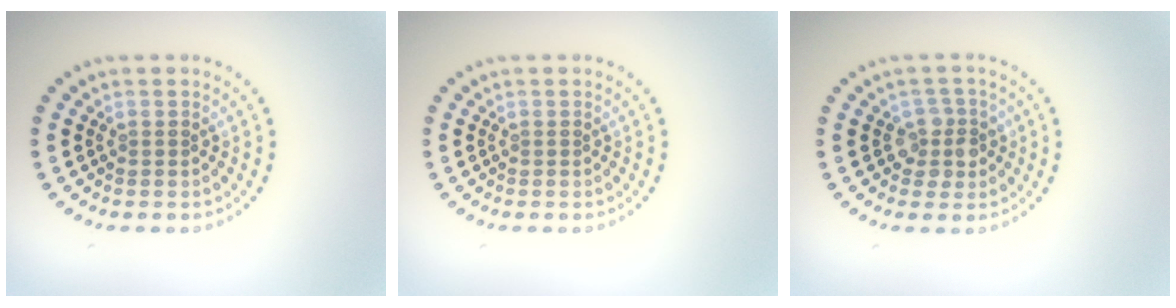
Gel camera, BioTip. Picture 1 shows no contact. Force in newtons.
{"total": 0.0}
{"total": 2.4, "press": 2.2, "slide": 1.1}